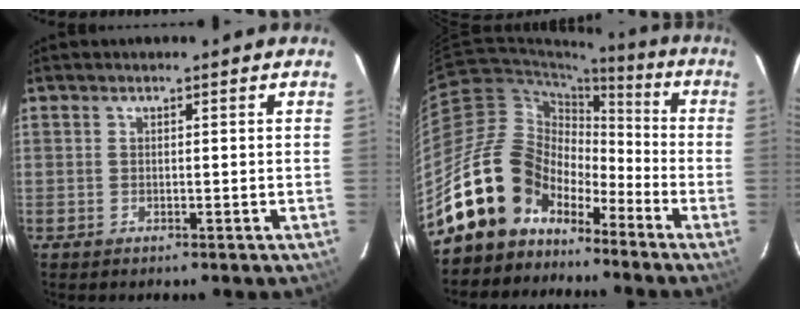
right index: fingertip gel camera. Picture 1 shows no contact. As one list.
[{"total": 15.9, "force": [-10.9, 10.6, 4.7], "torque": [-0.101, 0.038, -0.193]}]